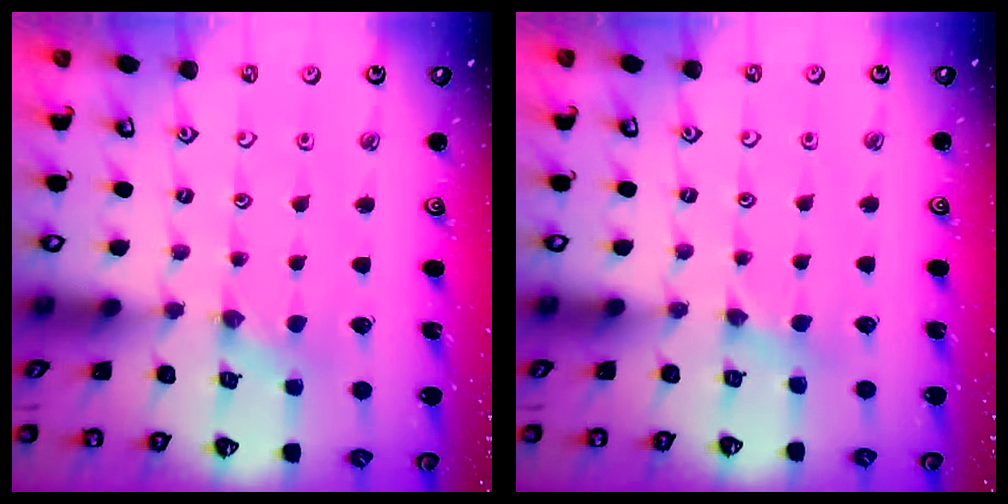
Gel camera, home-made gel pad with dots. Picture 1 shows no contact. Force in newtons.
{"total": 1.9, "press": 1.9, "slide": 0.4}